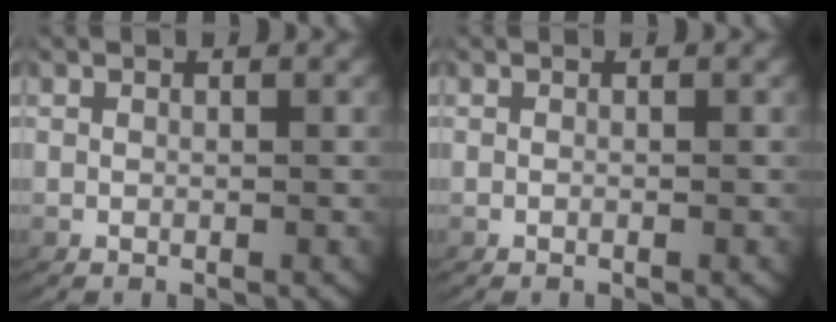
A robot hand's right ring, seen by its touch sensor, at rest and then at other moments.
{"total": 0.0}